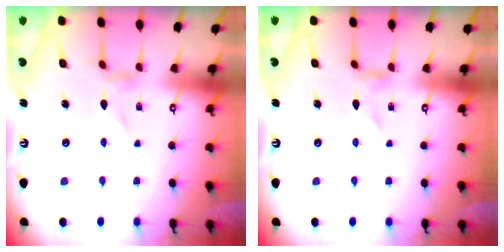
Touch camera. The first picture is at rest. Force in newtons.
{"total": 0.0}